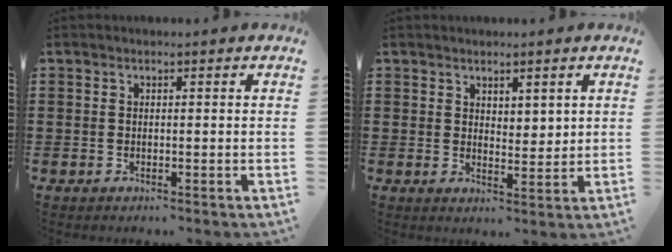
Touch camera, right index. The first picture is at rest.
{"total": 2.7, "force": [2.3, 1.3, 0.3], "torque": [-0.003, 0.001, 0.043]}